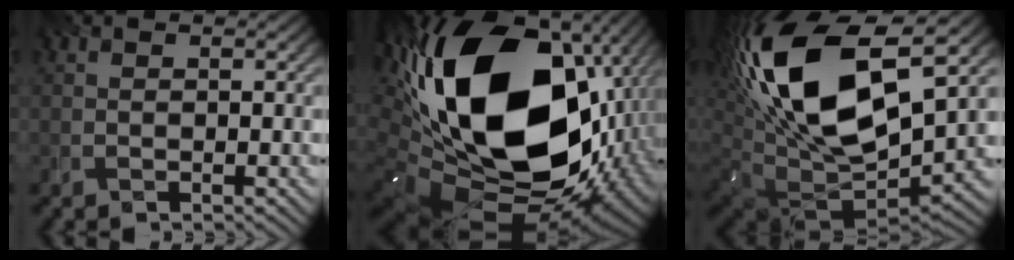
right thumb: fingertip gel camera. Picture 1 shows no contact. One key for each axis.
{"total": 23.5, "fx": 2.8, "fy": 15.0, "fz": 17.8, "tx": -0.410, "ty": -0.053, "tz": 0.081}
{"total": 20.5, "fx": 6.4, "fy": 10.4, "fz": 16.5, "tx": -0.369, "ty": 0.001, "tz": 0.115}